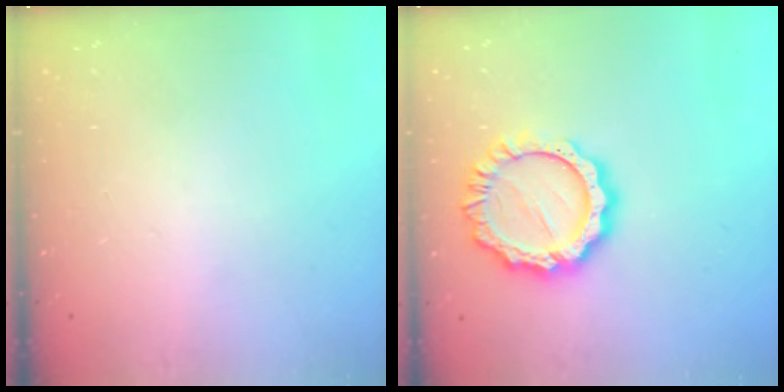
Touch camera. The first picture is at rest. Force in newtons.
{"total": 13.2, "press": 13.1, "slide": 1.1}